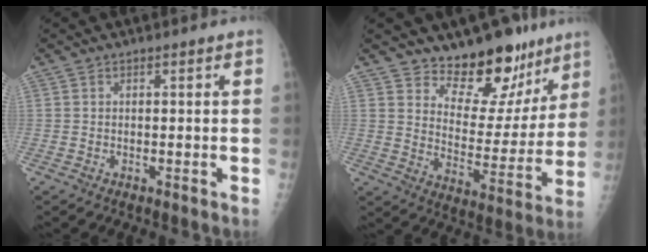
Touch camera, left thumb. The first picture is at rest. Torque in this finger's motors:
{"motor_torque": [0.16, 0.51, 0.00, 0.02, 0.04]}